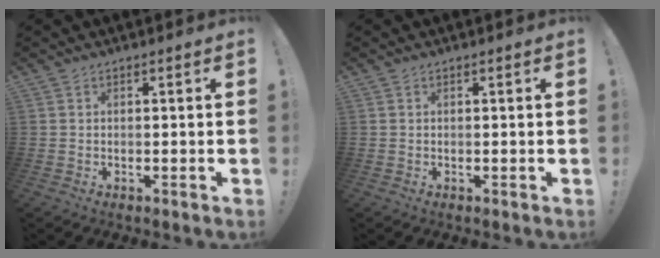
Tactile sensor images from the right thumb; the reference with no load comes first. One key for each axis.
{"total": 0.0}